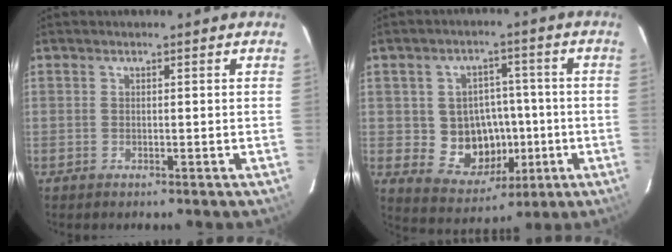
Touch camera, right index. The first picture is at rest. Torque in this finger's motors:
{"motor_torque": [0.40, -0.14, 0.14, 0.03]}